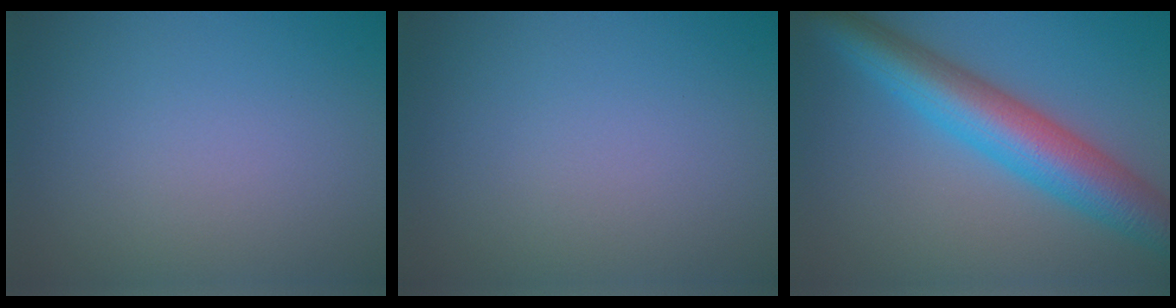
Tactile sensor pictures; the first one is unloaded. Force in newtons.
{"total": 0.0}
{"total": 8.4, "press": 8.4, "slide": 0.1}